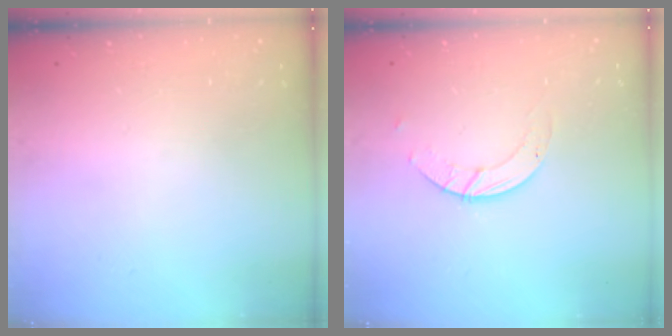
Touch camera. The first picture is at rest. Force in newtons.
{"total": 2.8, "press": 2.8, "slide": 0.3}